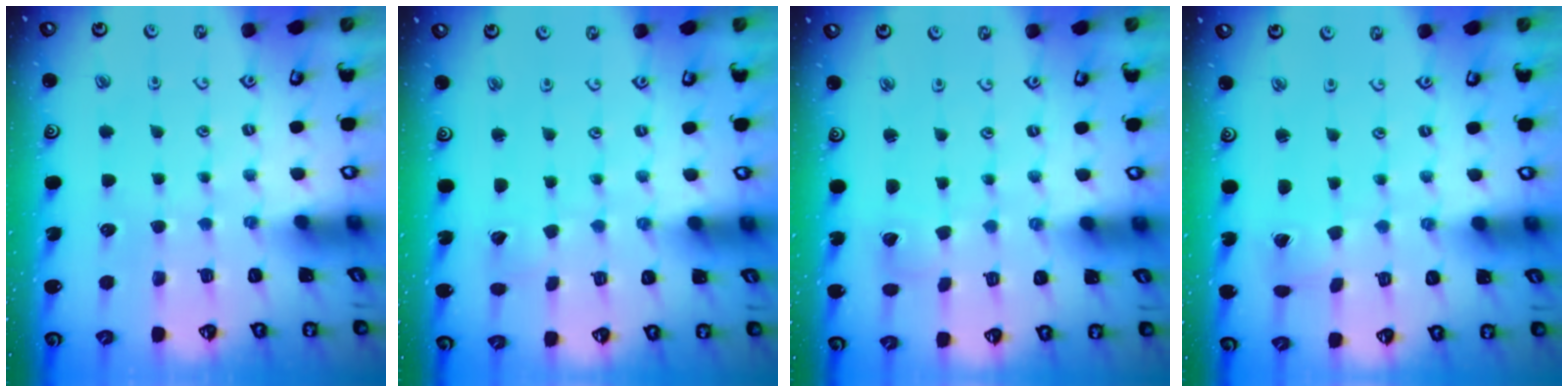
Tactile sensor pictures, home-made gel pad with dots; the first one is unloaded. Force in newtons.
{"total": 2.4, "press": 2.4, "slide": 0.2}
{"total": 0.8, "press": 0.8, "slide": 0.0}
{"total": 1.1, "press": 1.1, "slide": 0.1}